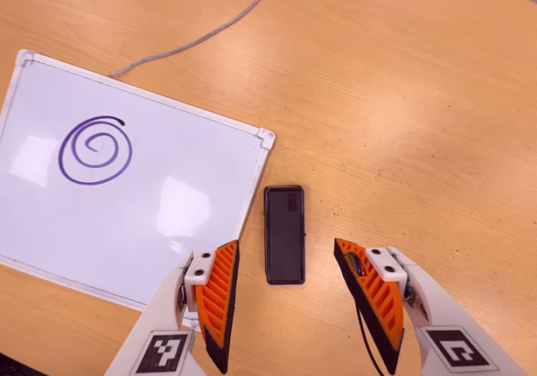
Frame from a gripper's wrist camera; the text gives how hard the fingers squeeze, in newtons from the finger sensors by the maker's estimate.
{"total": 0.0}